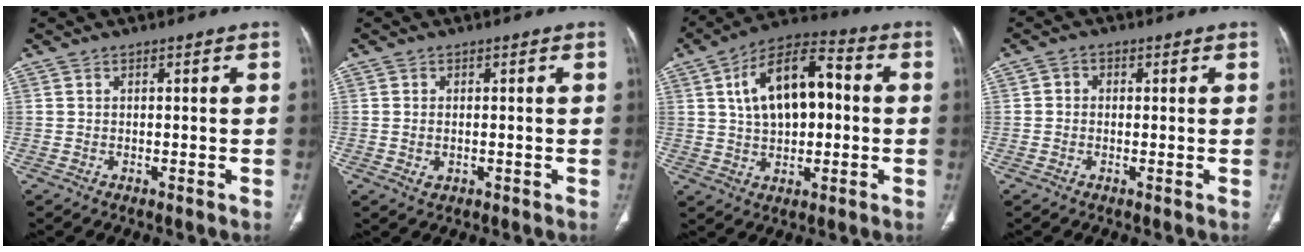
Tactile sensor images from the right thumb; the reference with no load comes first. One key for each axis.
{"total": 1.9, "fx": -0.3, "fy": 1.2, "fz": 1.4, "tx": -0.029, "ty": 0.001, "tz": -0.001}
{"total": 15.2, "fx": 2.2, "fy": 8.4, "fz": 12.4, "tx": -0.190, "ty": 0.026, "tz": 0.031}
{"total": 1.7, "fx": 0.1, "fy": 1.5, "fz": 0.8, "tx": -0.003, "ty": 0.006, "tz": -0.004}